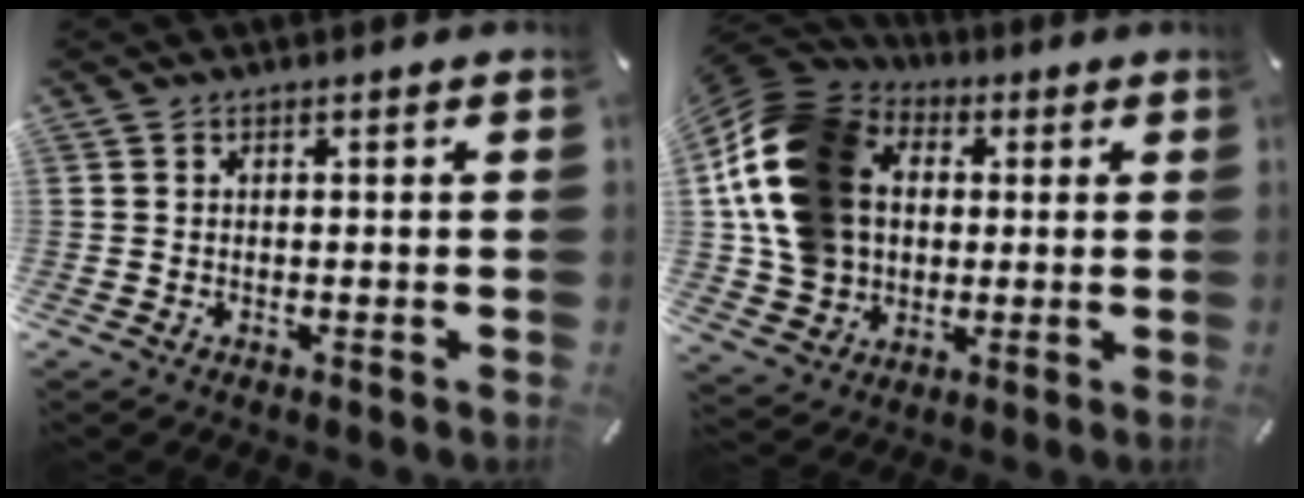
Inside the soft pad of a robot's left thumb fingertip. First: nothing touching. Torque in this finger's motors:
{"motor_torque": [2.49, 2.51, 1.70, -1.07, 0.70]}